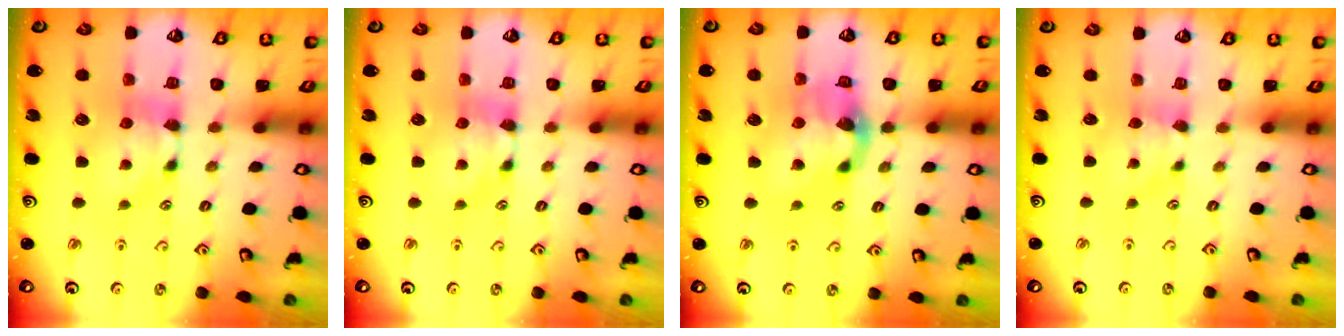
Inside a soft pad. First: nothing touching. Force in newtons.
{"total": 0.0}
{"total": 4.0, "press": 3.5, "slide": 1.9}
{"total": 1.6, "press": 1.4, "slide": 0.7}